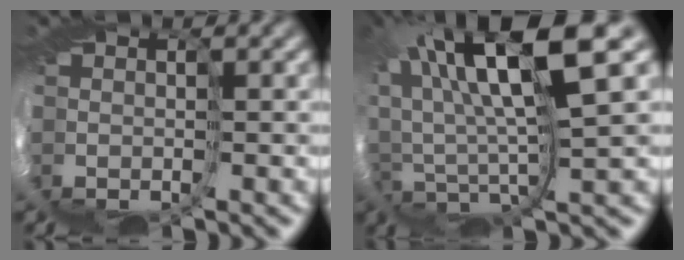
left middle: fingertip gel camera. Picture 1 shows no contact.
{"total": 11.2, "force": [7.6, 0.9, 8.2], "torque": [-0.171, 0.019, 0.135]}